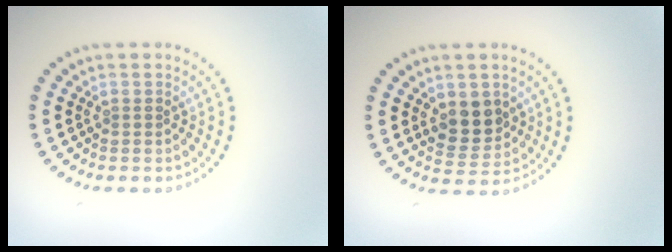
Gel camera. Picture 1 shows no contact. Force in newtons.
{"total": 3.5, "press": 3.3, "slide": 1.0}